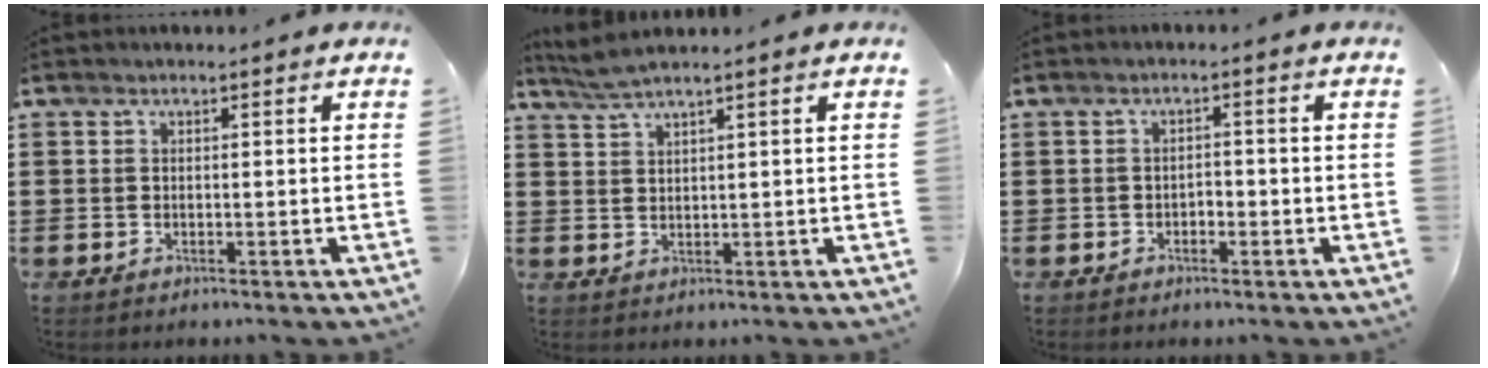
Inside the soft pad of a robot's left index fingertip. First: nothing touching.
{"total": 2.7, "force": [2.1, 0.0, 1.6], "torque": [-0.035, 0.003, 0.039]}
{"total": 1.3, "force": [-0.8, 0.7, 0.6], "torque": [-0.017, 0.001, -0.018]}